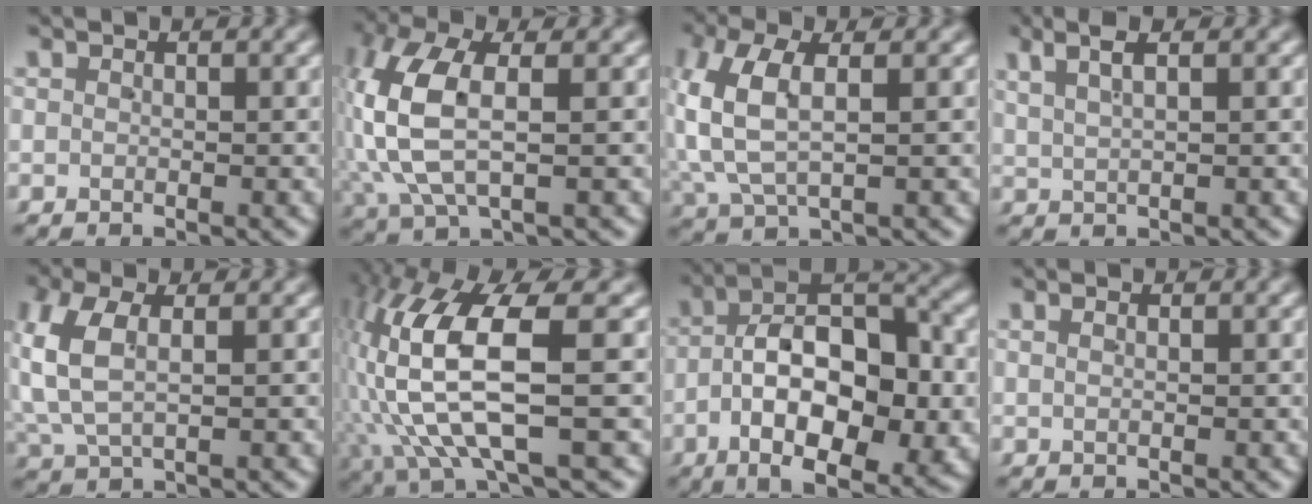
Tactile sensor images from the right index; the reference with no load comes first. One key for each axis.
{"total": 8.3, "fx": 1.0, "fy": 5.0, "fz": 6.6, "tx": -0.176, "ty": -0.012, "tz": 0.028}
{"total": 6.6, "fx": 0.7, "fy": 4.2, "fz": 5.0, "tx": -0.132, "ty": -0.005, "tz": 0.018}
{"total": 3.2, "fx": 2.1, "fy": 0.7, "fz": 2.3, "tx": -0.039, "ty": 0.016, "tz": 0.035}
{"total": 5.5, "fx": 1.0, "fy": 3.8, "fz": 3.9, "tx": -0.116, "ty": -0.005, "tz": 0.023}
{"total": 11.8, "fx": 0.6, "fy": 5.4, "fz": 10.5, "tx": -0.230, "ty": -0.017, "tz": 0.025}
{"total": 11.6, "fx": -1.5, "fy": 6.1, "fz": 9.8, "tx": -0.145, "ty": -0.014, "tz": -0.023}
{"total": 0.7, "fx": 0.4, "fy": -0.2, "fz": 0.6, "tx": -0.006, "ty": 0.004, "tz": 0.007}